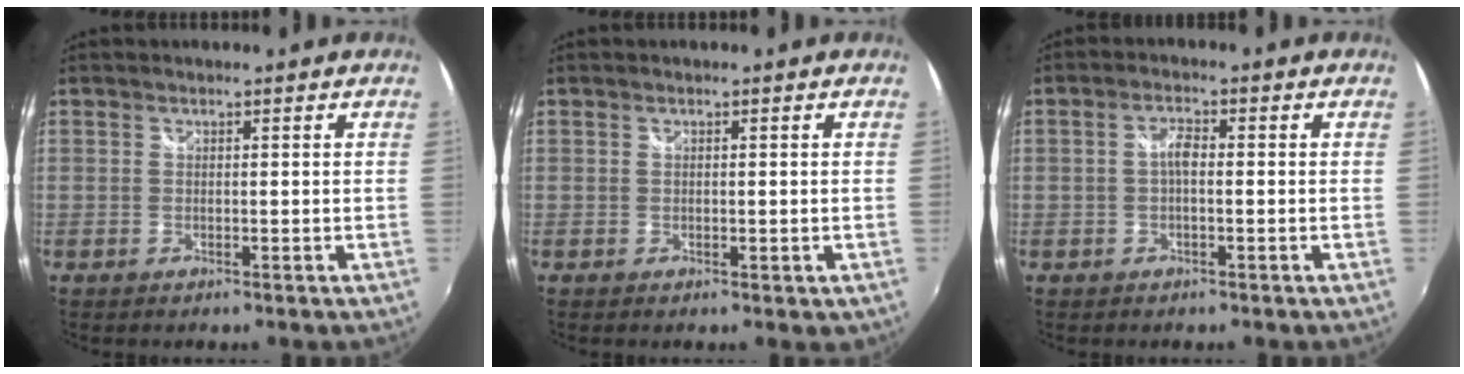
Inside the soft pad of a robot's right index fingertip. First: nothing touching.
{"total": 0.8, "force": [-0.2, 0.6, 0.5], "torque": [-0.007, -0.002, -0.003]}
{"total": 2.4, "force": [-0.5, 0.9, 2.1], "torque": [-0.044, 0.007, -0.010]}